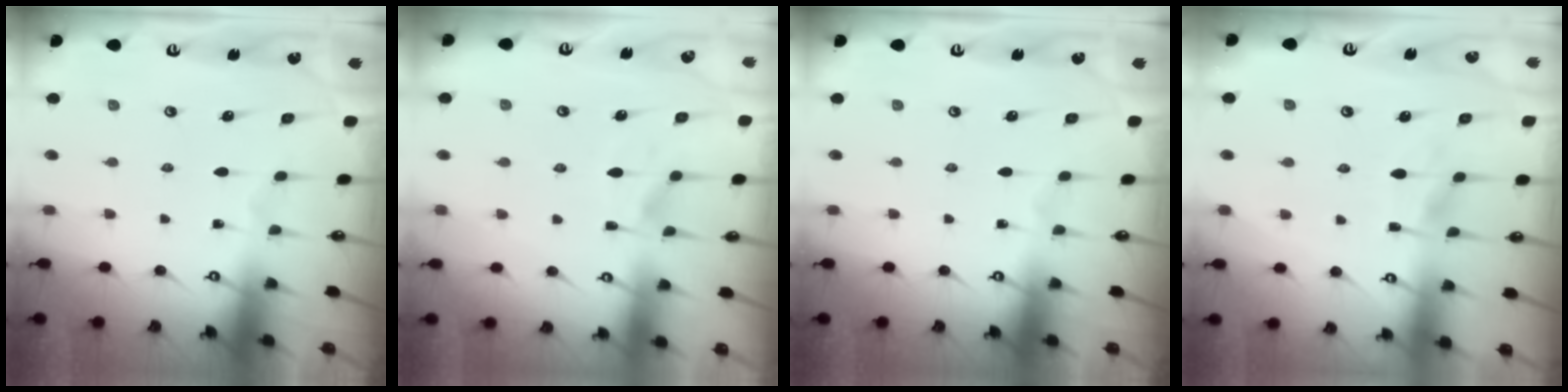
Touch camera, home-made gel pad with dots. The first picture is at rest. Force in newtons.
{"total": 1.5, "press": 1.0, "slide": 1.1}
{"total": 0.0}
{"total": 1.3, "press": 0.8, "slide": 1.0}